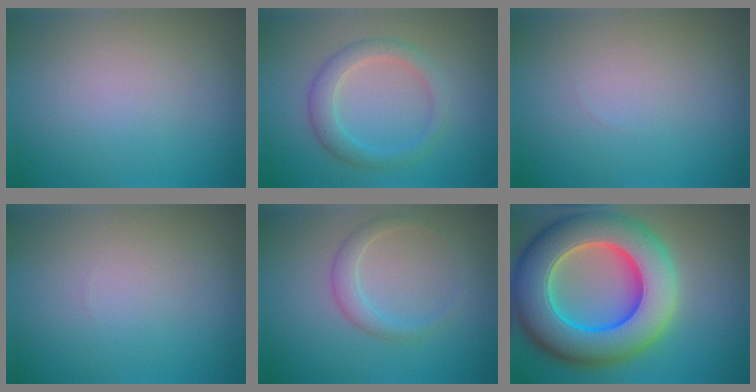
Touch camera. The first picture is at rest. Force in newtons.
{"total": 2.9, "press": 2.9, "slide": 0.1}
{"total": 0.0}
{"total": 0.0}
{"total": 1.9, "press": 1.9, "slide": 0.1}
{"total": 13.9, "press": 13.8, "slide": 0.8}